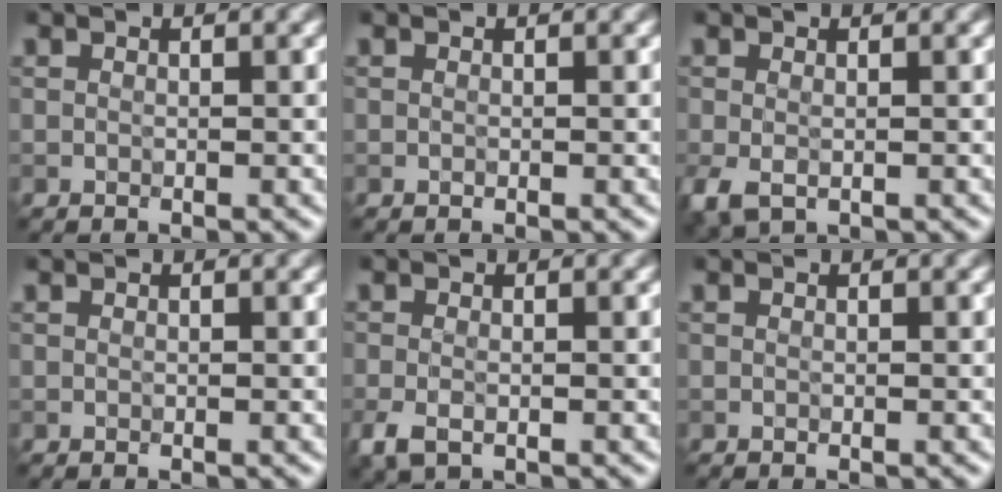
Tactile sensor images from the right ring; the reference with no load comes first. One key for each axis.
{"total": 0.0}
{"total": 2.3, "fx": -0.7, "fy": 1.3, "fz": 1.7, "tx": -0.043, "ty": -0.011, "tz": -0.014}
{"total": 0.0}
{"total": 2.3, "fx": -1.0, "fy": 1.2, "fz": 1.7, "tx": -0.043, "ty": -0.008, "tz": -0.022}
{"total": 0.0}